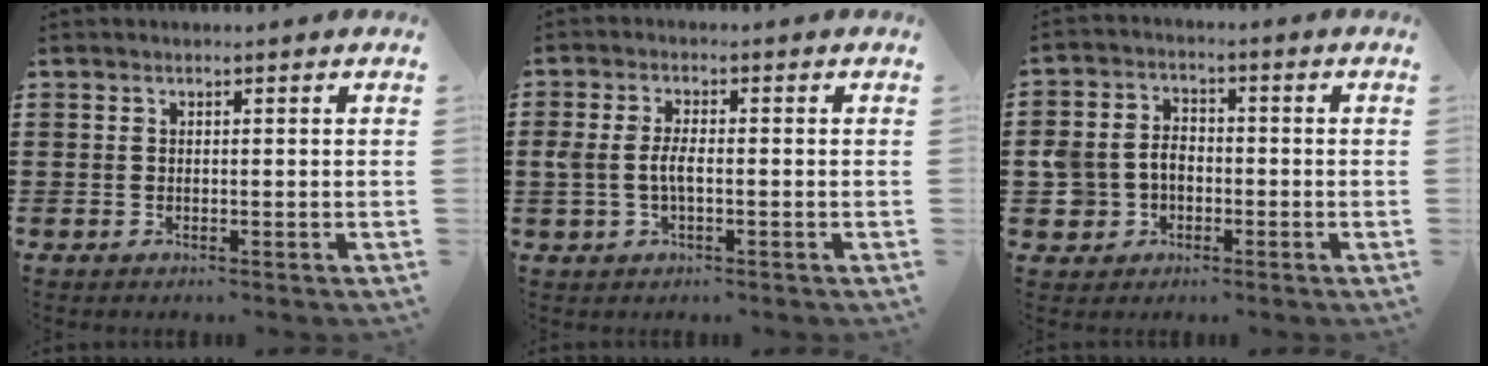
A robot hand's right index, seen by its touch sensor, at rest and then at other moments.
{"total": 3.4, "force": [-0.5, 1.5, 3.1], "torque": [-0.080, -0.003, -0.016]}
{"total": 4.9, "force": [-1.6, 4.3, 1.9], "torque": [-0.068, 0.009, -0.036]}